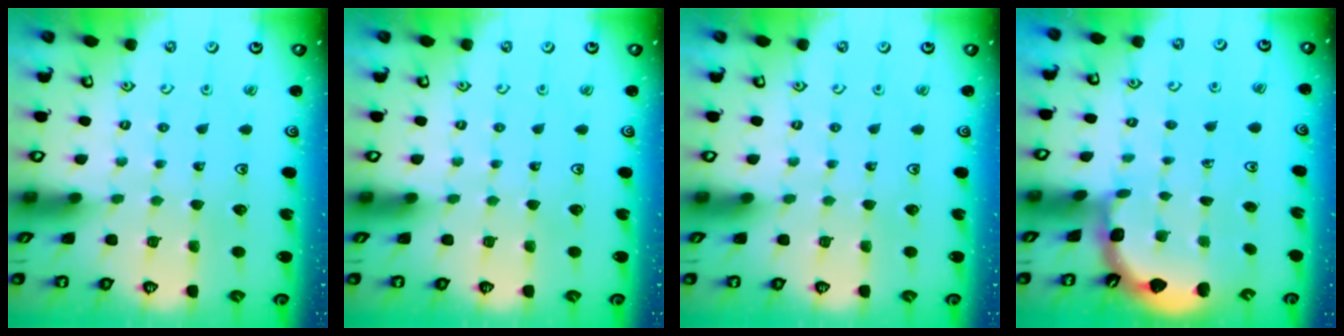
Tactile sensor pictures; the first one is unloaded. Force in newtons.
{"total": 0.0}
{"total": 0.0}
{"total": 2.0, "press": 2.0, "slide": 0.2}